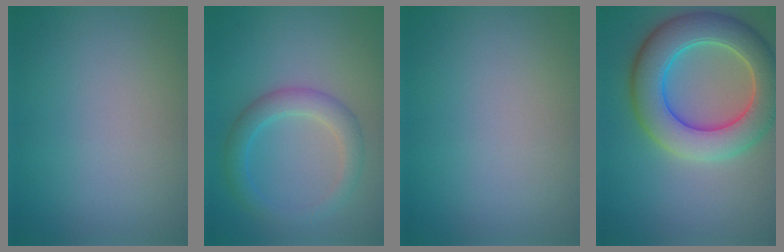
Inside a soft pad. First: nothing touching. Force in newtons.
{"total": 3.1, "press": 3.1, "slide": 0.0}
{"total": 0.0}
{"total": 8.7, "press": 8.6, "slide": 0.6}